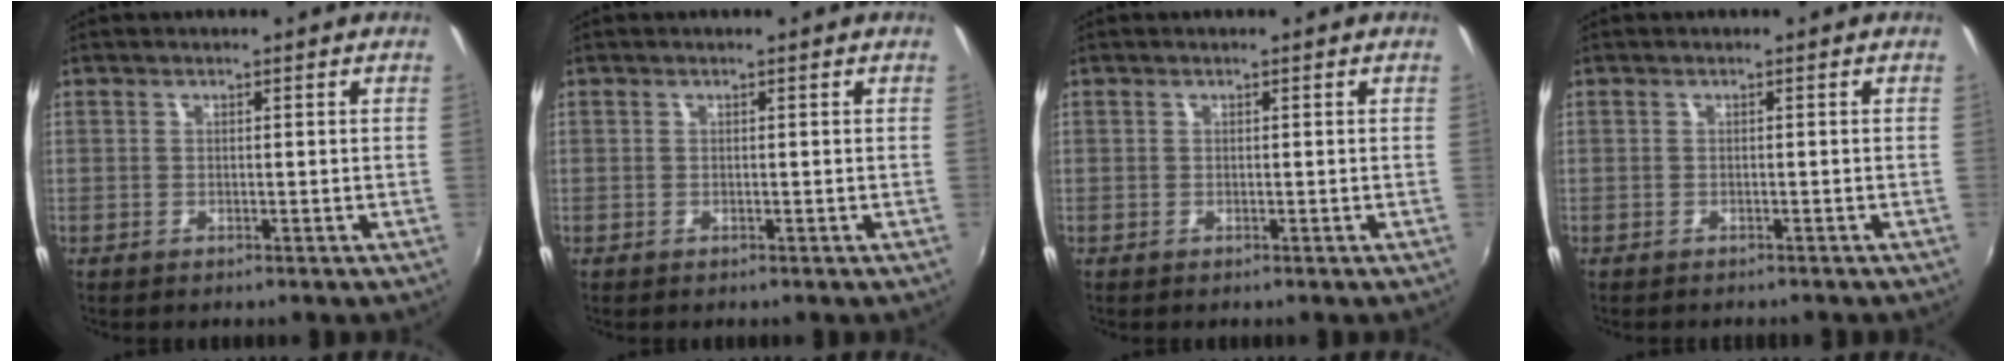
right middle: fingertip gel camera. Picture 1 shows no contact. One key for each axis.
{"total": 0.0}
{"total": 0.0}
{"total": 1.1, "fx": -1.0, "fy": 0.3, "fz": 0.2, "tx": -0.007, "ty": -0.005, "tz": -0.015}